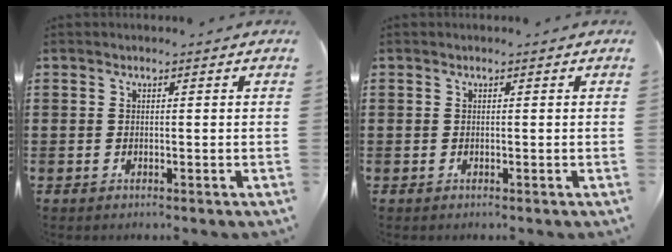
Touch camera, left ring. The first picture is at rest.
{"total": 0.0}